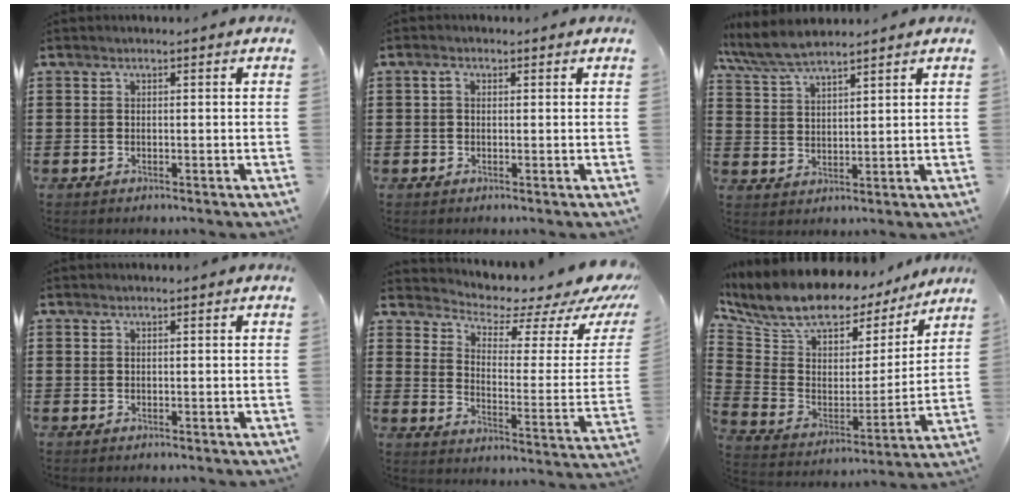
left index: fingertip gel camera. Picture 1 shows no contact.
{"total": 1.4, "force": [0.1, 1.0, 1.0], "torque": [-0.021, 0.008, 0.001]}
{"total": 6.1, "force": [5.4, 1.3, 2.4], "torque": [-0.064, -0.011, 0.102]}
{"total": 0.0}
{"total": 4.0, "force": [3.4, 1.1, 1.8], "torque": [-0.044, -0.043, 0.050]}
{"total": 10.0, "force": [8.7, 4.0, 3.1], "torque": [-0.093, -0.064, 0.149]}